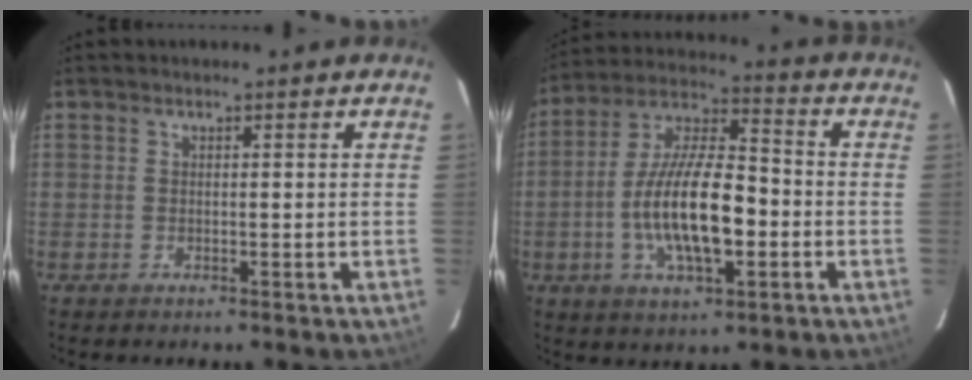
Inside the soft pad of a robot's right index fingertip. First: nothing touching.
{"total": 16.2, "force": [-3.6, 5.8, 14.7], "torque": [-0.286, 0.002, -0.067]}